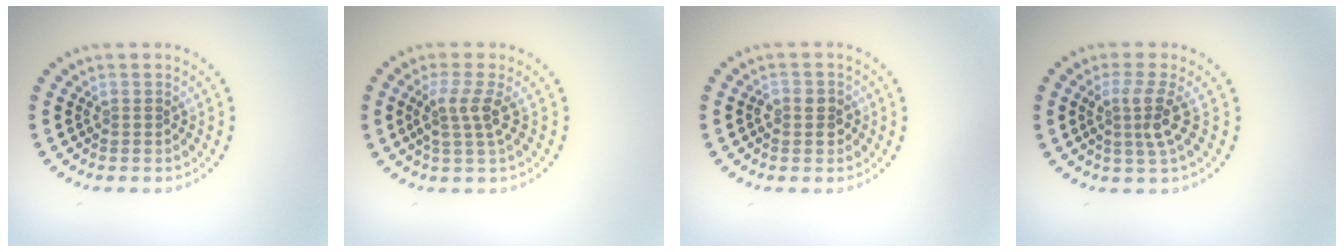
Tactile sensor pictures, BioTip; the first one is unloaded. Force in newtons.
{"total": 2.6, "press": 2.0, "slide": 1.7}
{"total": 1.9, "press": 1.8, "slide": 0.5}
{"total": 2.8, "press": 2.1, "slide": 1.9}